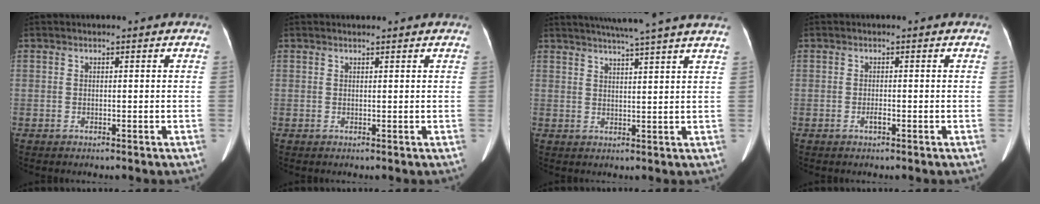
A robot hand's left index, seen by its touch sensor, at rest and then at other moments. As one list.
[{"total": 2.0, "force": [2.0, 0.2, 0.5], "torque": [-0.015, 0.015, 0.022]}, {"total": 13.9, "force": [12.0, -1.1, 7.0], "torque": [-0.113, 0.007, 0.147]}, {"total": 0.8, "force": [-0.5, 0.1, 0.6], "torque": [-0.017, -0.002, -0.007]}]